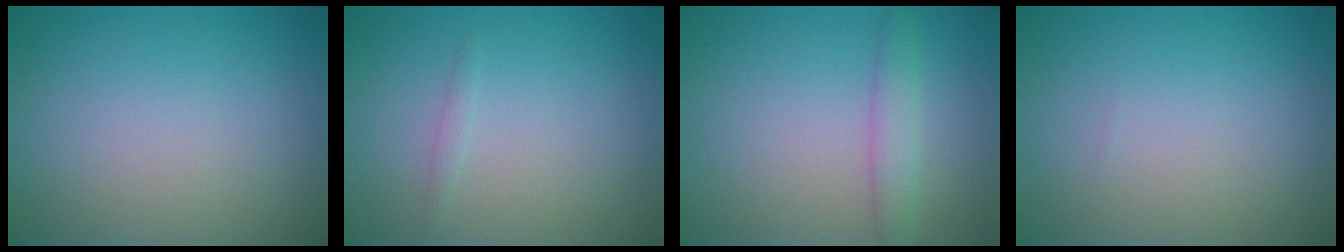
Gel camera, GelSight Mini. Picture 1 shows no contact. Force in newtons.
{"total": 0.5, "press": 0.5, "slide": 0.0}
{"total": 2.2, "press": 2.2, "slide": 0.1}
{"total": 0.0}